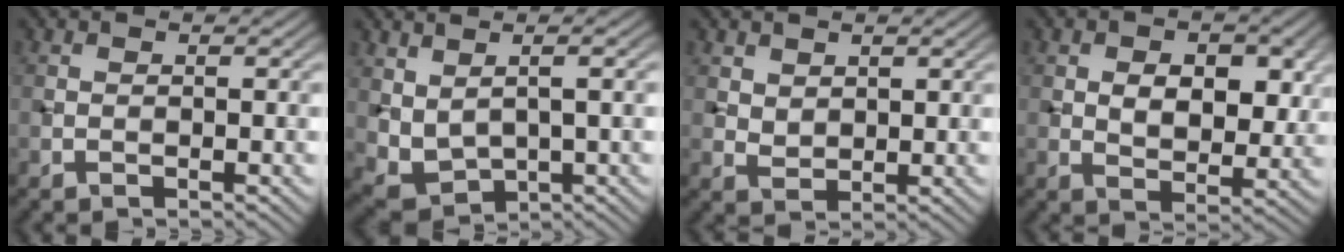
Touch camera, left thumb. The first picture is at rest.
{"total": 6.4, "force": [1.2, 3.2, 5.4], "torque": [-0.130, -0.009, 0.034]}
{"total": 2.3, "force": [1.5, 1.5, 0.9], "torque": [-0.023, -0.005, 0.034]}
{"total": 7.1, "force": [1.6, 4.5, 5.3], "torque": [-0.079, -0.006, 0.024]}